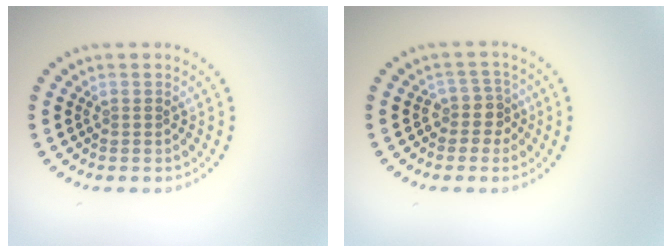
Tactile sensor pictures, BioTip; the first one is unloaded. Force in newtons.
{"total": 2.2, "press": 1.6, "slide": 1.5}